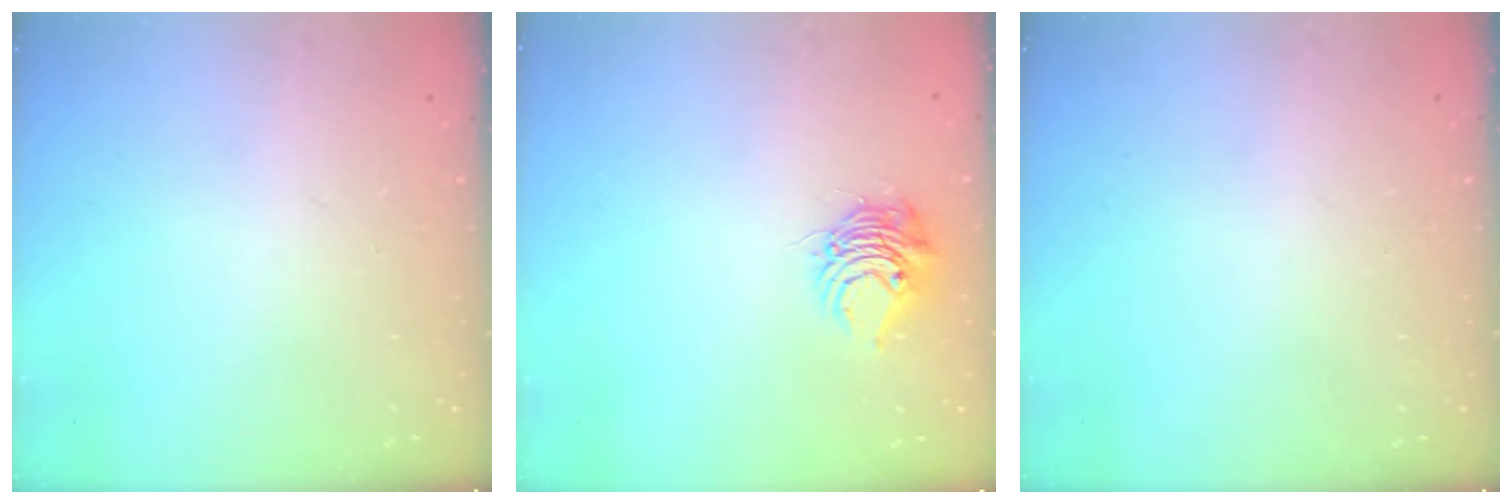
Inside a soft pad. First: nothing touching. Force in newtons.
{"total": 7.3, "press": 7.3, "slide": 0.7}
{"total": 0.0}